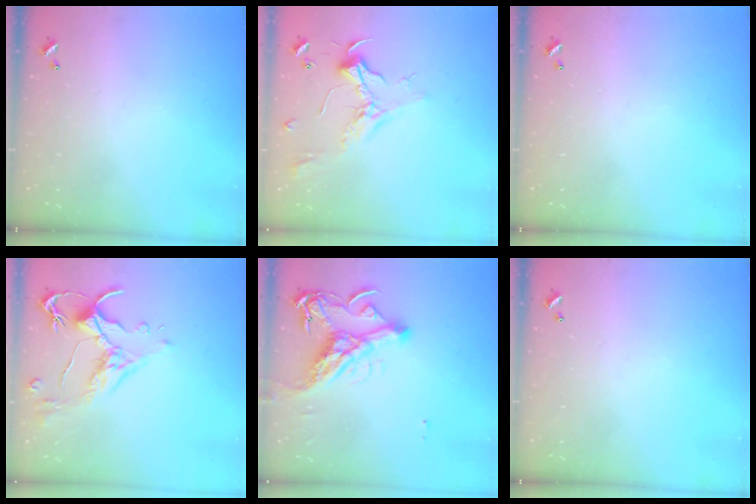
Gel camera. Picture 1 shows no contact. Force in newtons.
{"total": 2.4, "press": 2.3, "slide": 0.8}
{"total": 0.0}
{"total": 2.5, "press": 2.1, "slide": 1.3}
{"total": 10.7, "press": 10.6, "slide": 1.6}
{"total": 0.0}